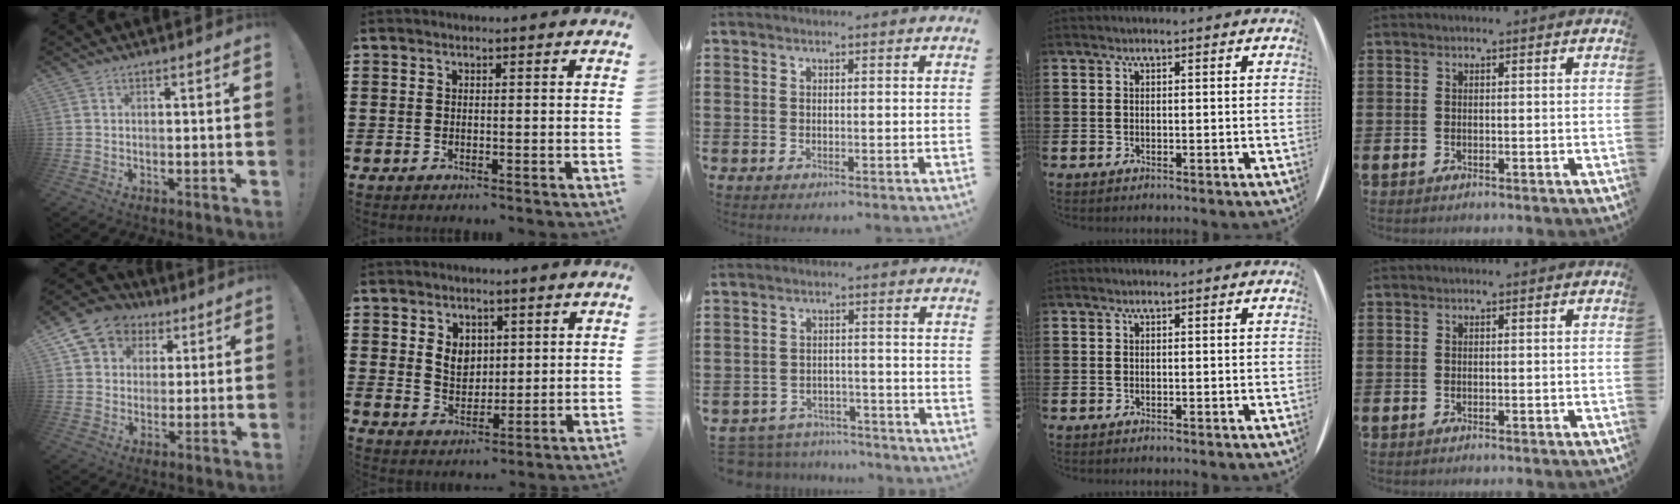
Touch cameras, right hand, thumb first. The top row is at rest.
{"thumb": {"total": 10.5, "force": [4.6, 8.8, 3.4], "torque": [-0.045, -0.027, 0.095]}, "index": {"total": 4.4, "force": [1.5, 3.5, 2.3], "torque": [-0.050, 0.007, 0.024]}, "middle": {"total": 4.8, "force": [-4.7, 0.9, 0.0], "torque": [-0.011, 0.008, -0.099]}}